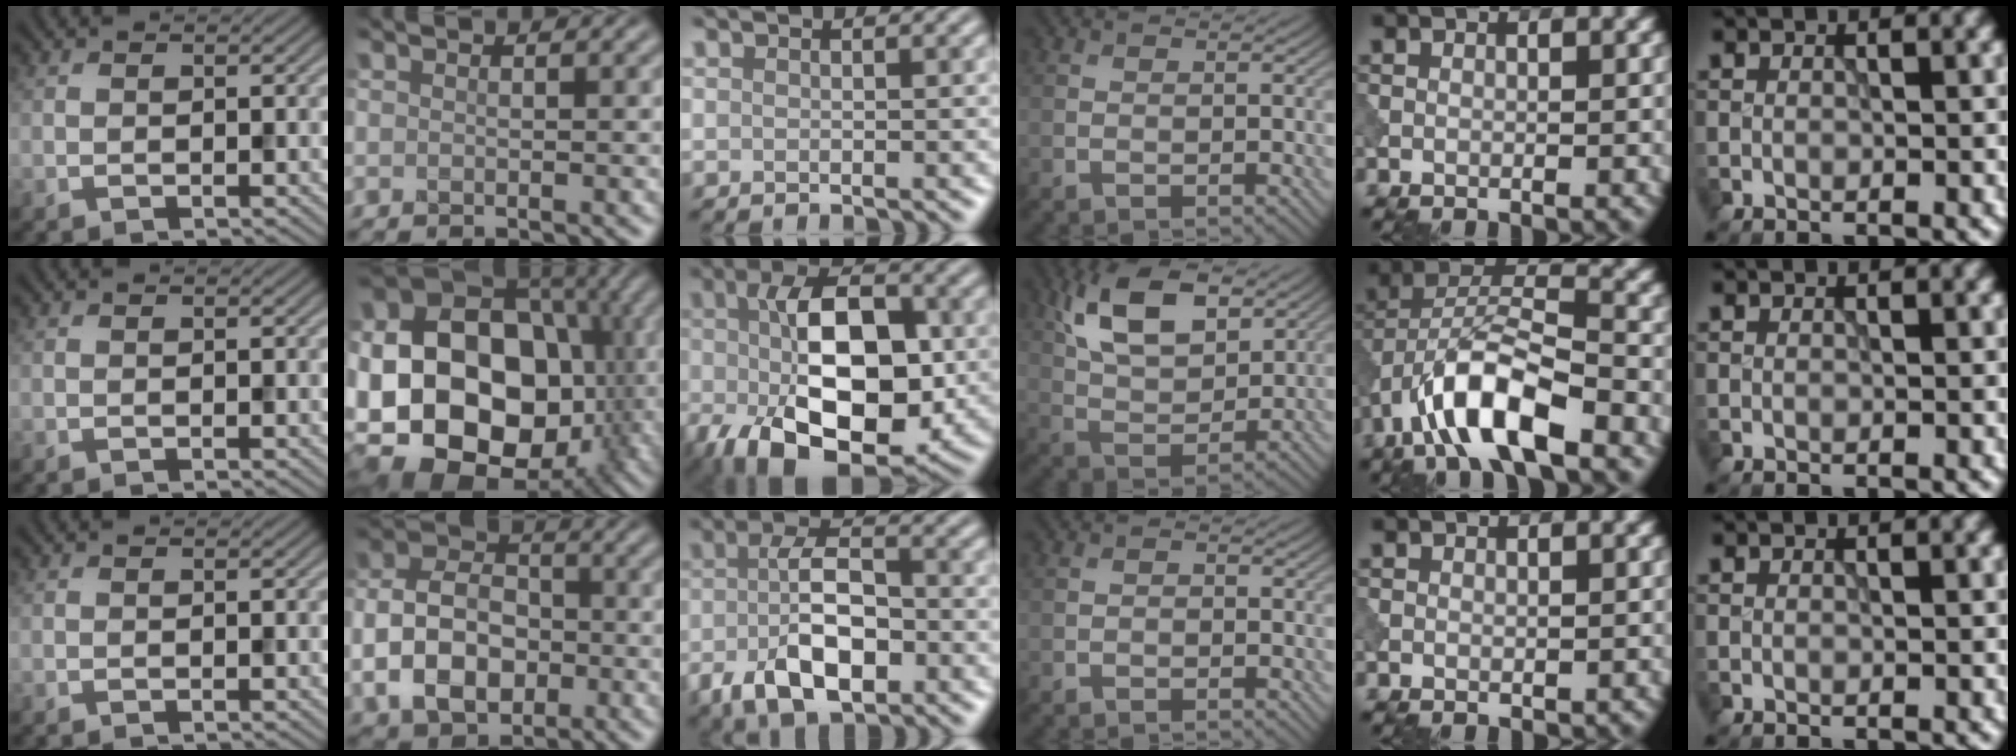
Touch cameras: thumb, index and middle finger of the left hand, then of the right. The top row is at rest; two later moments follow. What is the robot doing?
{"motion": "insert", "object": "peg toy"}